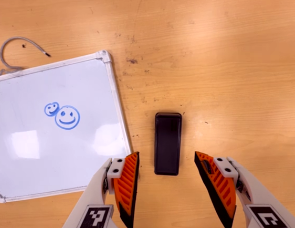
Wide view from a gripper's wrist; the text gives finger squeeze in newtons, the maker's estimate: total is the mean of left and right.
{"total": 0.0}